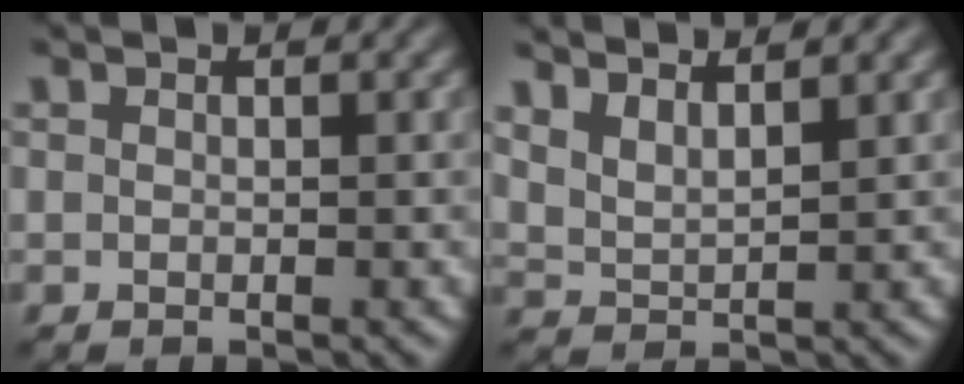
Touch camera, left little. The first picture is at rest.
{"total": 3.1, "force": [2.8, 0.5, 1.3], "torque": [-0.031, 0.008, 0.052]}